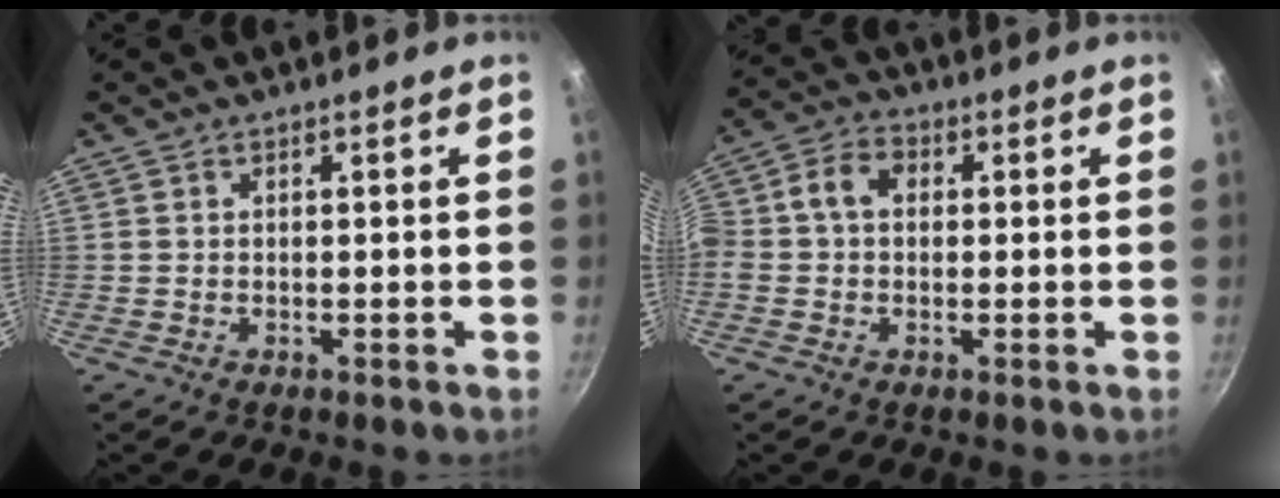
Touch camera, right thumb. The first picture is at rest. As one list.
[{"total": 6.5, "force": [0.5, 5.1, 4.1], "torque": [-0.072, 0.019, -0.012]}]